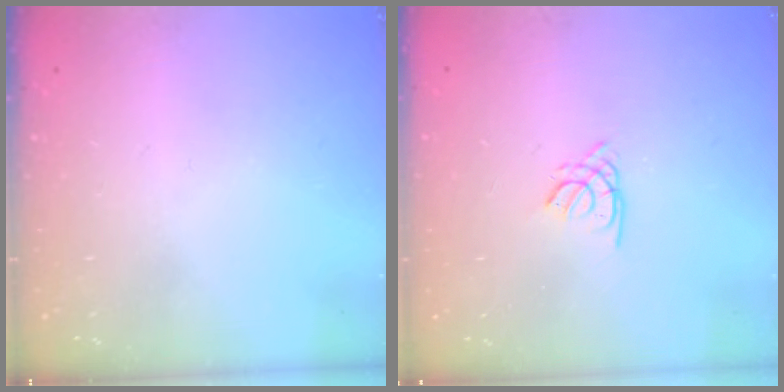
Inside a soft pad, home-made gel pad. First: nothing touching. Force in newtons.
{"total": 1.3, "press": 1.3, "slide": 0.4}